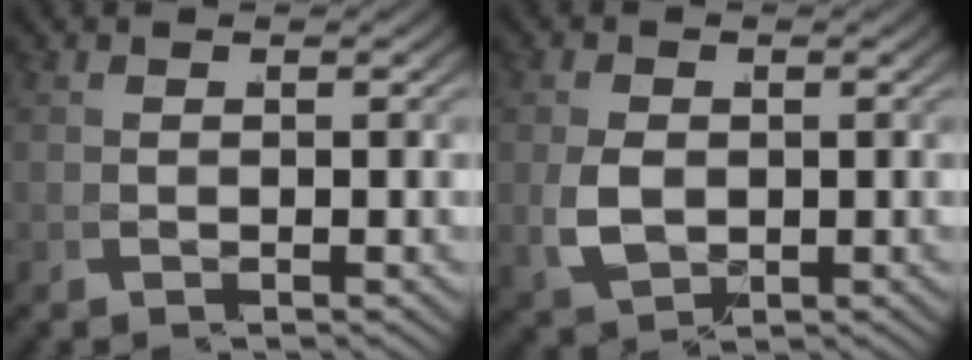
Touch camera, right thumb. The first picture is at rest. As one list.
[{"total": 4.1, "force": [0.0, 3.0, 2.8], "torque": [-0.075, -0.018, 0.019]}]